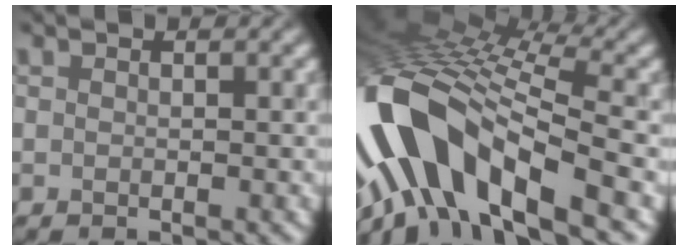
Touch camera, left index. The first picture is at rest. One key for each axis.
{"total": 13.1, "fx": -5.6, "fy": 5.6, "fz": 10.4, "tx": -0.194, "ty": 0.020, "tz": -0.107}